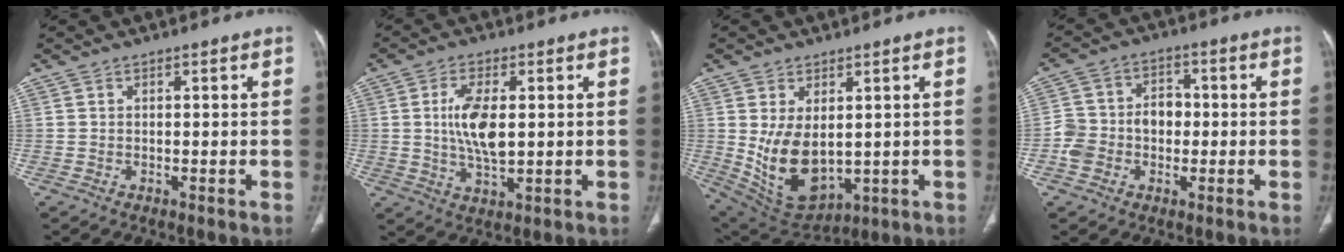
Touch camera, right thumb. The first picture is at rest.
{"total": 8.7, "force": [1.0, 3.9, 7.7], "torque": [-0.146, -0.009, 0.019]}
{"total": 12.5, "force": [0.4, 7.6, 9.8], "torque": [-0.164, -0.015, 0.042]}
{"total": 8.5, "force": [-1.3, 7.0, 4.7], "torque": [-0.060, 0.036, -0.031]}